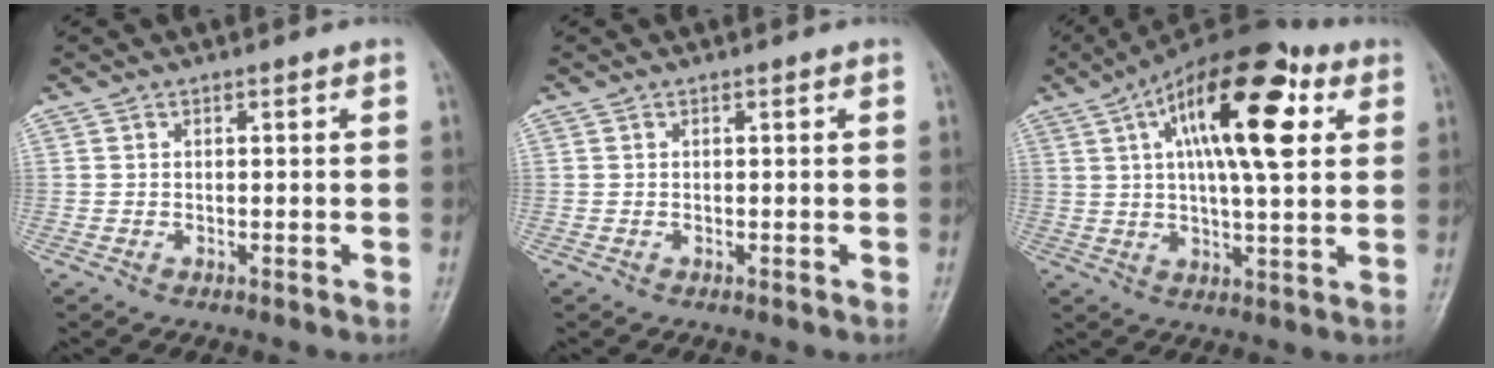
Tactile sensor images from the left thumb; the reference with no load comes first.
{"total": 0.0}
{"total": 19.8, "force": [6.6, 7.5, 17.1], "torque": [-0.257, 0.002, 0.092]}